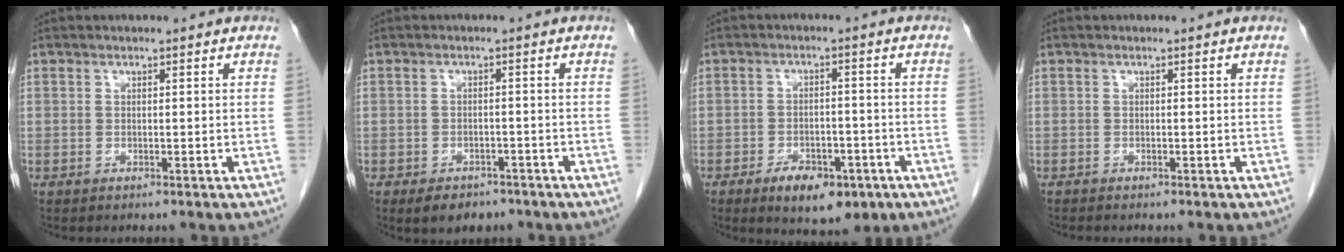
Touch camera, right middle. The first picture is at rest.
{"total": 4.8, "force": [-3.5, 2.7, 1.8], "torque": [-0.023, 0.001, -0.046]}
{"total": 8.3, "force": [-4.8, 4.0, 5.4], "torque": [-0.081, -0.003, -0.066]}
{"total": 0.5, "force": [-0.5, 0.0, 0.1], "torque": [-0.004, -0.001, -0.011]}